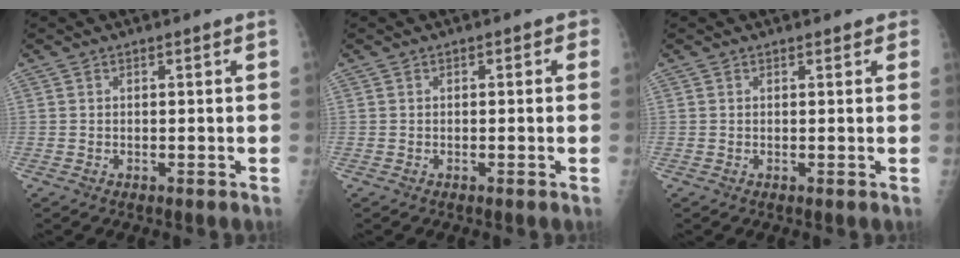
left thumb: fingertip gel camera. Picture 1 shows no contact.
{"total": 1.5, "force": [0.0, 1.0, 1.2], "torque": [0.005, 0.006, -0.012]}
{"total": 1.2, "force": [0.7, 0.8, 0.6], "torque": [0.009, -0.001, 0.001]}